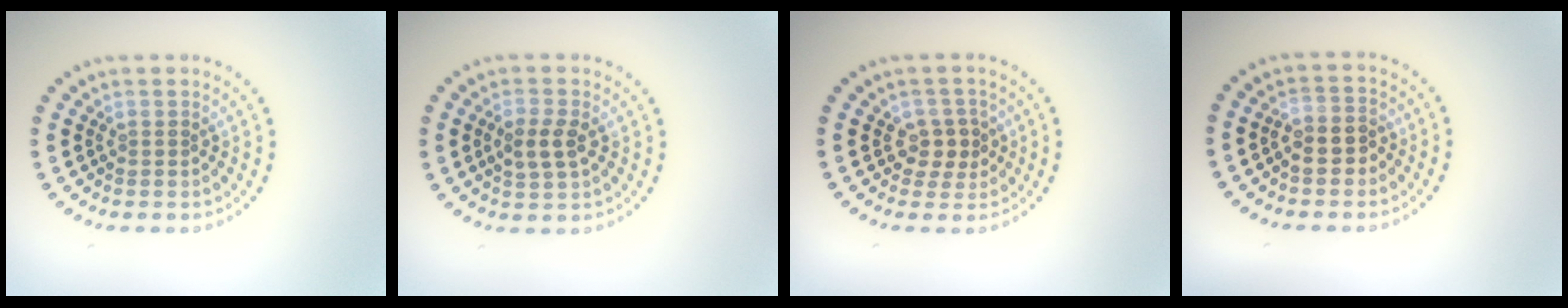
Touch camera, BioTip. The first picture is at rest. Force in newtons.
{"total": 2.5, "press": 2.5, "slide": 0.3}
{"total": 2.2, "press": 2.0, "slide": 0.9}
{"total": 2.6, "press": 2.5, "slide": 0.8}